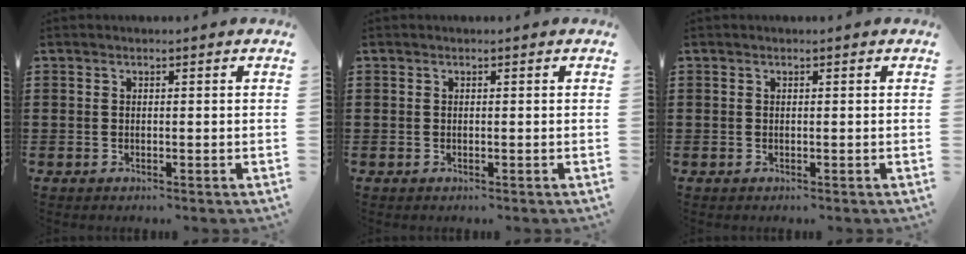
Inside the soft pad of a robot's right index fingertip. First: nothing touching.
{"total": 0.0}
{"total": 0.0}